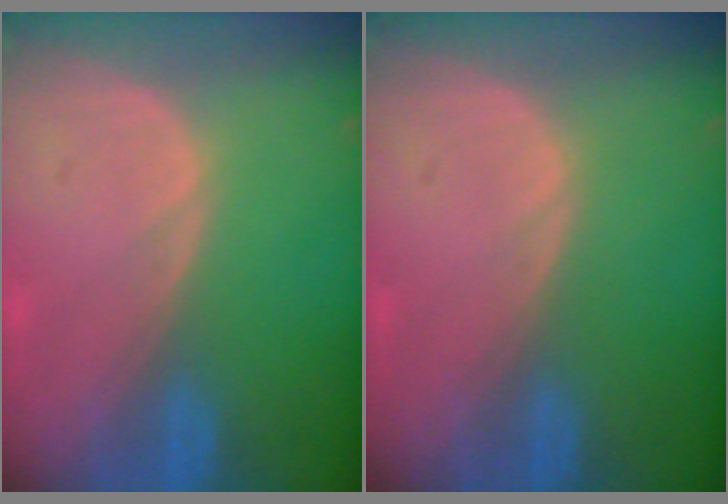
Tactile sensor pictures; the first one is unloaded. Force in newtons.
{"total": 0.0}